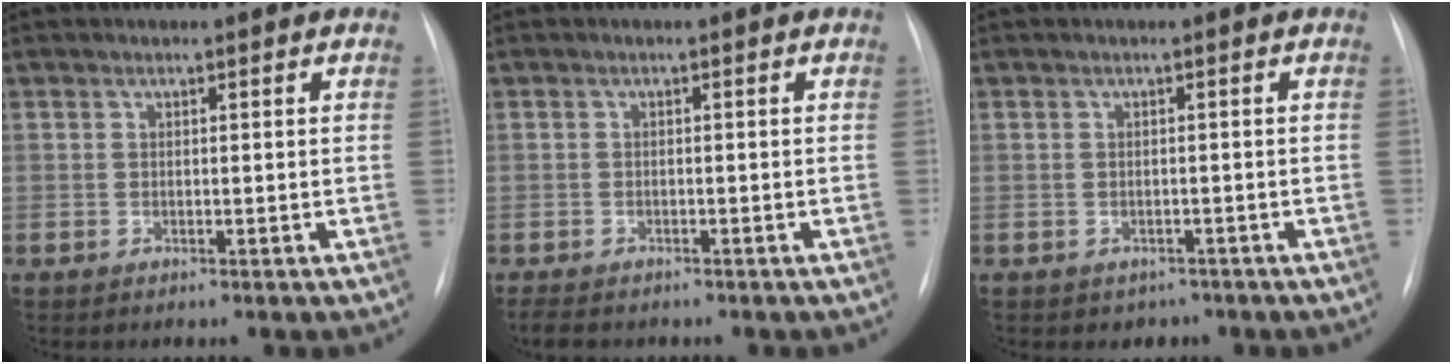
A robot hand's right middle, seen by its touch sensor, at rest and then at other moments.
{"total": 3.7, "force": [-3.1, 1.4, 1.6], "torque": [-0.027, -0.008, -0.039]}
{"total": 2.2, "force": [-1.4, 1.6, 0.2], "torque": [-0.003, 0.008, -0.014]}